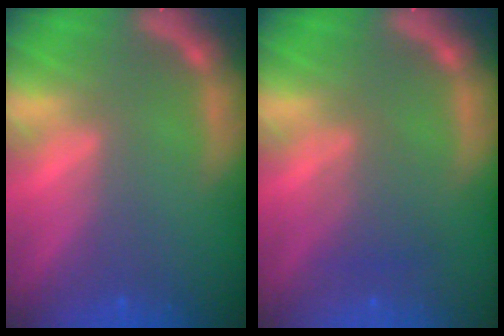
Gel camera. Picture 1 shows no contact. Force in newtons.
{"total": 2.5}